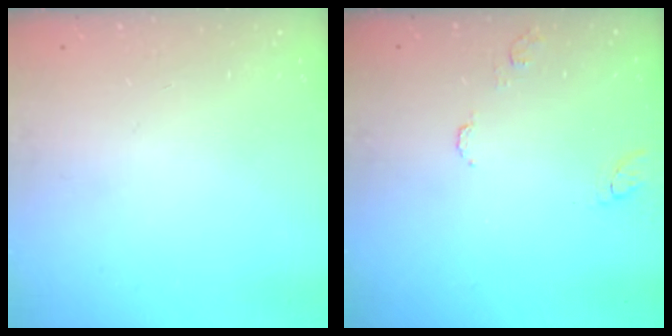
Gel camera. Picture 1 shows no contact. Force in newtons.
{"total": 8.4, "press": 8.3, "slide": 0.6}